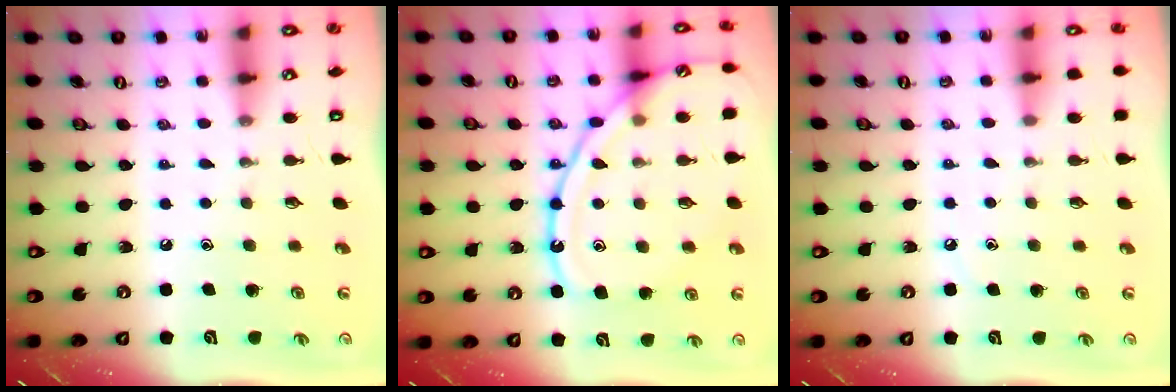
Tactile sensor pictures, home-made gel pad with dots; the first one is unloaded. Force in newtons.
{"total": 14.7, "press": 14.7, "slide": 0.7}
{"total": 2.7, "press": 2.7, "slide": 0.4}